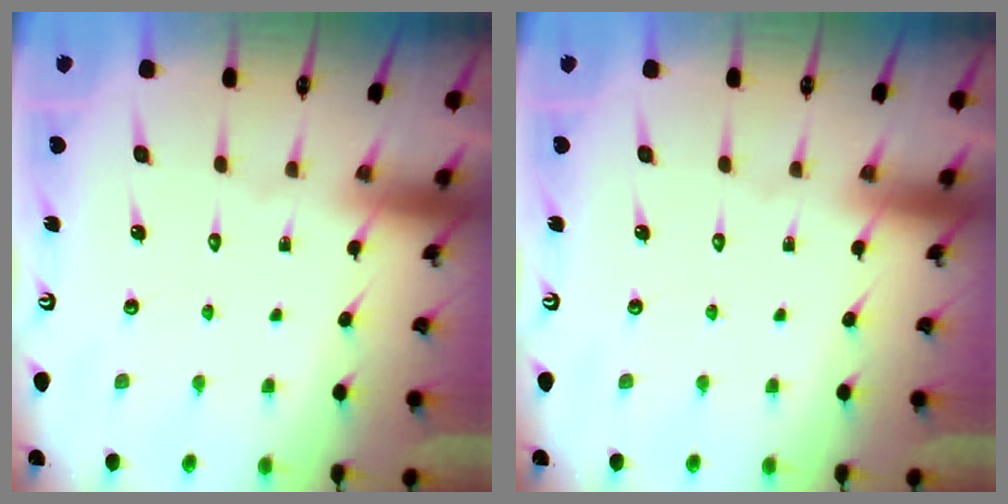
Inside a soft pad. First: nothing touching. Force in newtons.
{"total": 0.0}